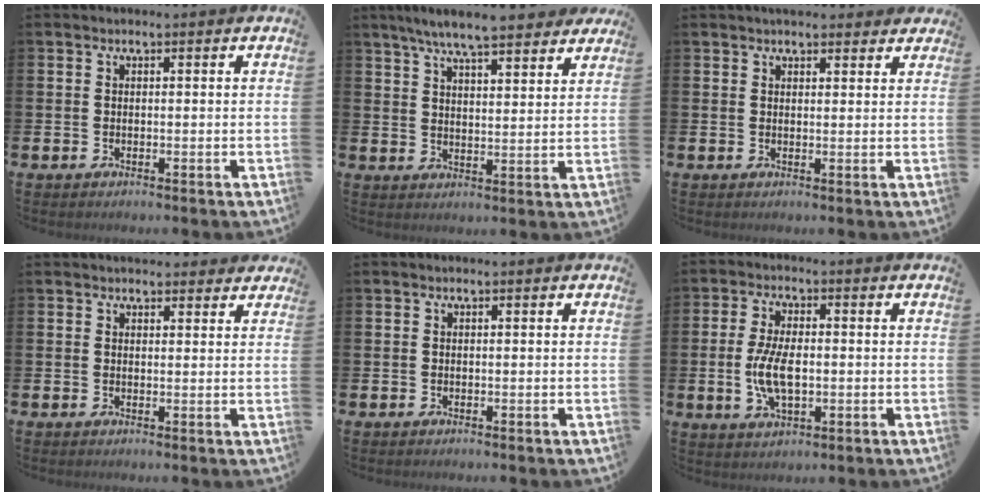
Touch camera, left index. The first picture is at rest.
{"total": 7.3, "force": [6.8, 0.8, 2.7], "torque": [-0.066, -0.028, 0.120]}
{"total": 2.9, "force": [2.7, 1.0, 0.2], "torque": [0.006, -0.011, 0.047]}
{"total": 2.7, "force": [2.6, 0.8, 0.0], "torque": [0.018, -0.015, 0.044]}
{"total": 0.0}
{"total": 6.7, "force": [-0.4, 3.1, 5.9], "torque": [-0.126, 0.000, -0.012]}